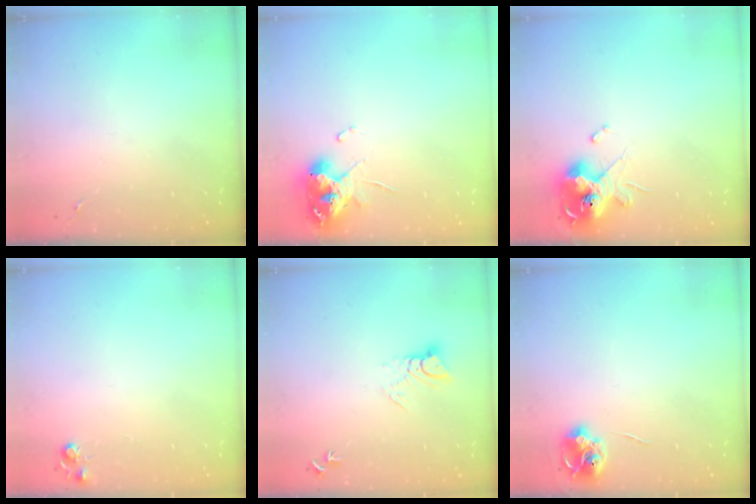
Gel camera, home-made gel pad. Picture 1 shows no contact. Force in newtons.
{"total": 11.1, "press": 11.0, "slide": 1.2}
{"total": 13.9, "press": 13.8, "slide": 1.9}
{"total": 5.1, "press": 5.0, "slide": 0.5}
{"total": 5.1, "press": 5.1, "slide": 0.3}
{"total": 7.3, "press": 7.3, "slide": 0.6}